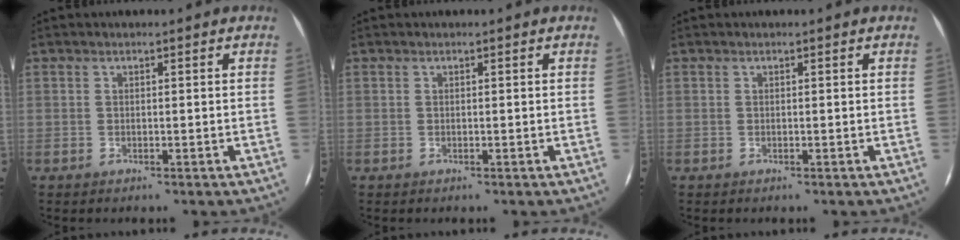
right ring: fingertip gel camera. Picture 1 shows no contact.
{"total": 0.0}
{"total": 0.0}